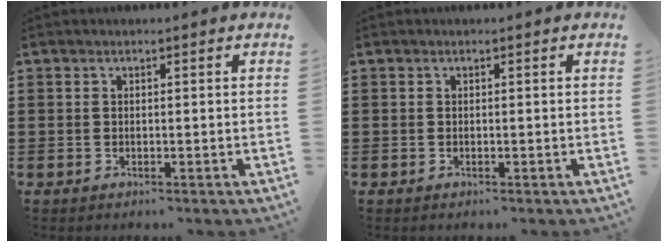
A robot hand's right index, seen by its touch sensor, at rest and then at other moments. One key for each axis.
{"total": 0.0}